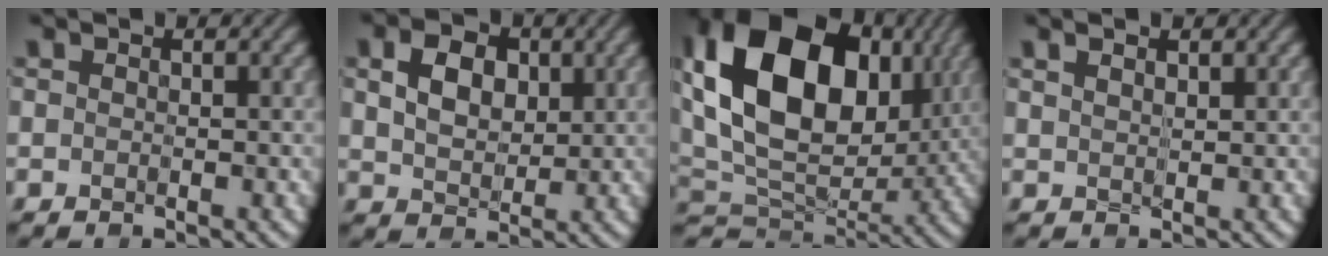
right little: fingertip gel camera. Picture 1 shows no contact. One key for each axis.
{"total": 4.3, "fx": 0.9, "fy": 3.0, "fz": 2.9, "tx": -0.058, "ty": 0.002, "tz": 0.011}
{"total": 18.1, "fx": 4.4, "fy": 12.3, "fz": 12.5, "tx": -0.246, "ty": 0.011, "tz": 0.084}
{"total": 1.9, "fx": 1.2, "fy": 0.8, "fz": 1.2, "tx": -0.016, "ty": 0.009, "tz": 0.012}